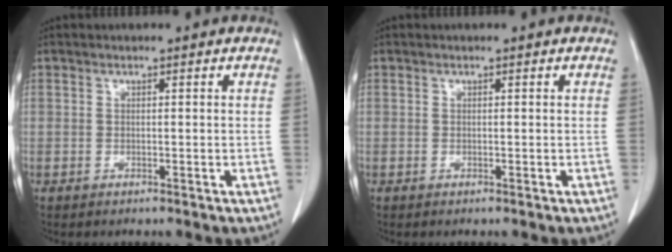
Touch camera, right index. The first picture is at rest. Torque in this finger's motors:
{"motor_torque": [0.00, 0.00, 0.00, 0.00]}